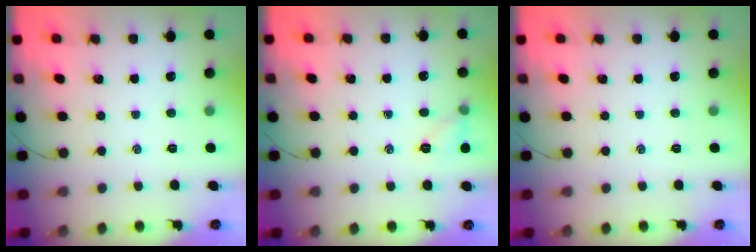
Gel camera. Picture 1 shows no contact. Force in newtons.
{"total": 6.8, "press": 6.5, "slide": 1.7}
{"total": 0.0}